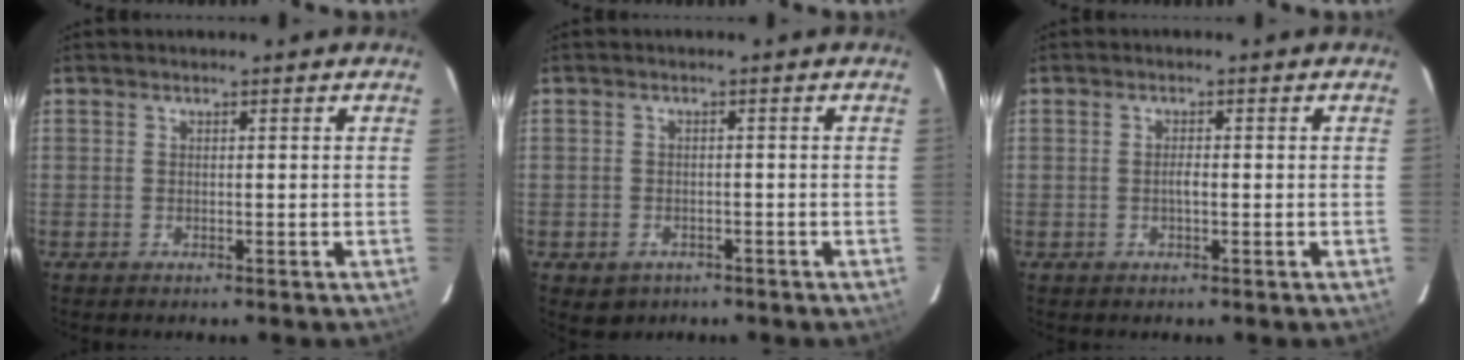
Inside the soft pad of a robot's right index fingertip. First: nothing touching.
{"total": 3.7, "force": [-1.9, 3.0, 1.1], "torque": [-0.029, 0.000, -0.019]}
{"total": 1.3, "force": [-0.3, 0.4, 1.2], "torque": [-0.024, 0.002, -0.006]}